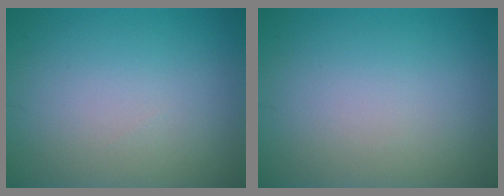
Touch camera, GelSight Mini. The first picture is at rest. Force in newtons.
{"total": 0.0}